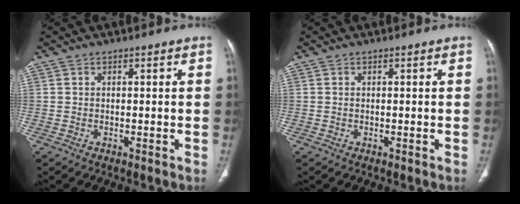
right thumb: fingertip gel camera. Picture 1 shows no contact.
{"total": 0.0}